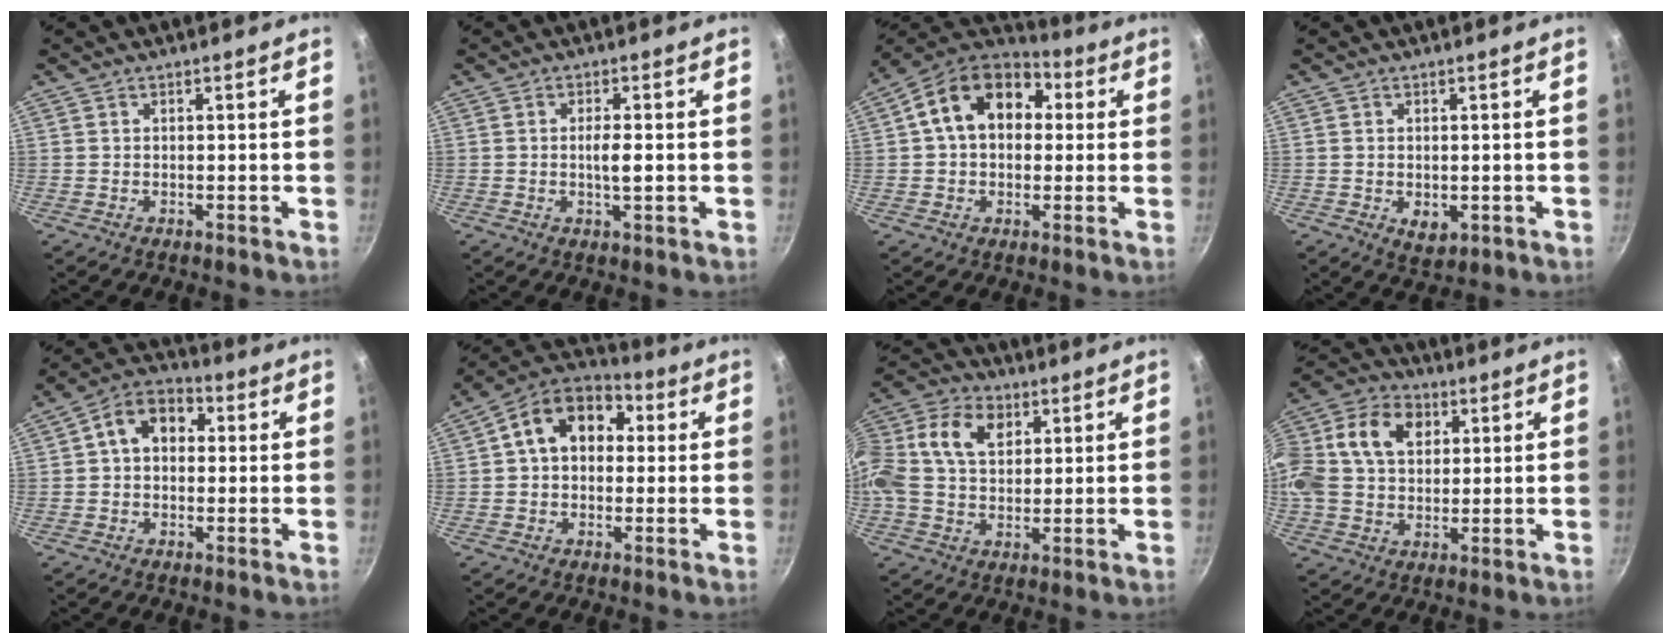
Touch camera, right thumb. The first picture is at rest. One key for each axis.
{"total": 3.5, "fx": -0.2, "fy": 0.7, "fz": 3.4, "tx": -0.066, "ty": -0.001, "tz": -0.007}
{"total": 16.3, "fx": 3.3, "fy": 11.8, "fz": 10.7, "tx": -0.149, "ty": 0.033, "tz": 0.035}
{"total": 4.0, "fx": -0.7, "fy": 2.7, "fz": 2.9, "tx": -0.040, "ty": -0.010, "tz": -0.004}
{"total": 9.6, "fx": 1.6, "fy": 7.0, "fz": 6.4, "tx": -0.071, "ty": 0.026, "tz": 0.007}
{"total": 13.6, "fx": 2.4, "fy": 10.0, "fz": 9.0, "tx": -0.112, "ty": 0.031, "tz": 0.017}
{"total": 18.5, "fx": 4.6, "fy": 13.0, "fz": 12.3, "tx": -0.253, "ty": 0.031, "tz": 0.068}
{"total": 22.2, "fx": 5.8, "fy": 16.2, "fz": 13.9, "tx": -0.294, "ty": 0.035, "tz": 0.091}